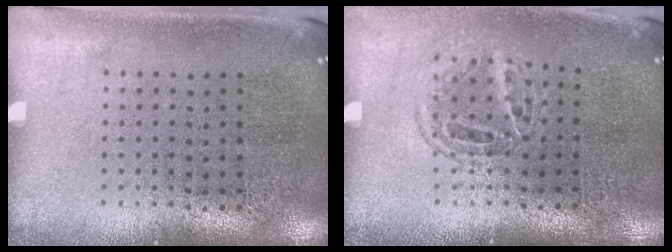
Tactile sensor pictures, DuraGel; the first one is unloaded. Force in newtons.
{"total": 1.6, "press": 1.2, "slide": 1.0}